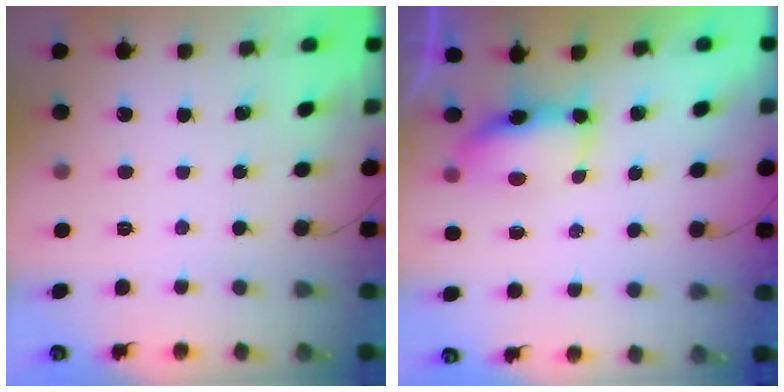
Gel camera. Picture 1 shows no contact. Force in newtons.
{"total": 7.0, "press": 6.9, "slide": 1.1}